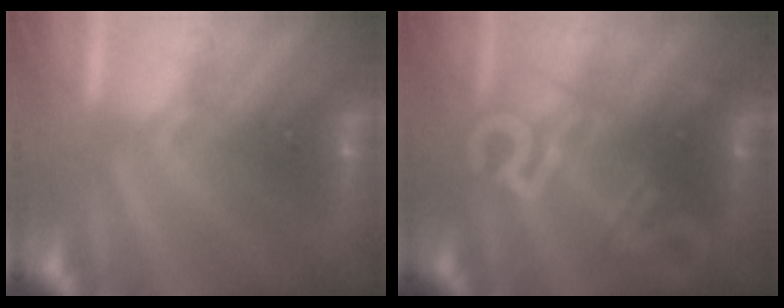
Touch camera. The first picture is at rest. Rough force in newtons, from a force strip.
{"total": 2.8}